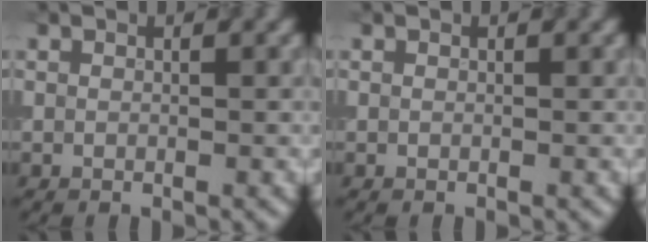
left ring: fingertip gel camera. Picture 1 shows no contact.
{"total": 0.0}